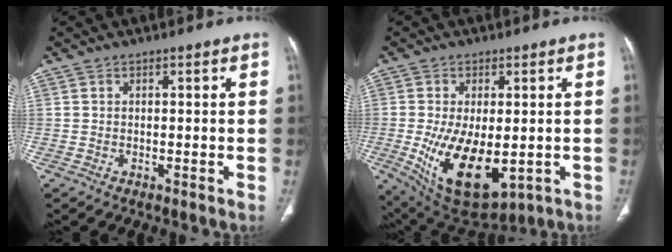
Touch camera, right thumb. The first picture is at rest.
{"total": 15.0, "force": [-2.9, 7.7, 12.5], "torque": [-0.215, -0.022, -0.018]}